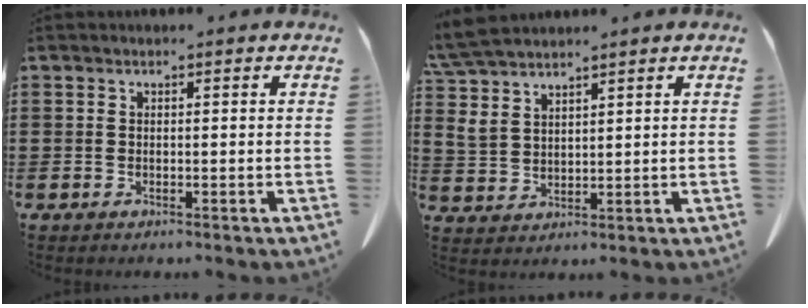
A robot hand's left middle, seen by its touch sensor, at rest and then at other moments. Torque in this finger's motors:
{"motor_torque": [1.04, -1.10, 0.39, 0.19]}